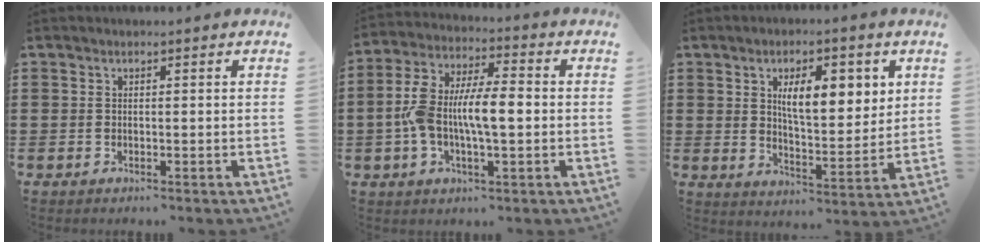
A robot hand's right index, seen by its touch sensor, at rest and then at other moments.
{"total": 9.2, "force": [-0.9, 3.8, 8.3], "torque": [-0.176, 0.002, -0.021]}
{"total": 8.2, "force": [3.0, 3.3, 6.8], "torque": [-0.109, -0.002, 0.044]}